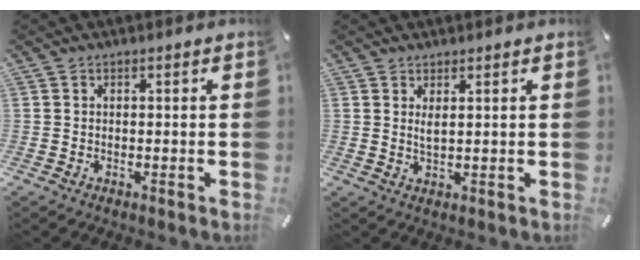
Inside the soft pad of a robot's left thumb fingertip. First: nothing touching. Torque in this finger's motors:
{"motor_torque": [0.35, 0.24, 0.25, -0.35, 0.01]}